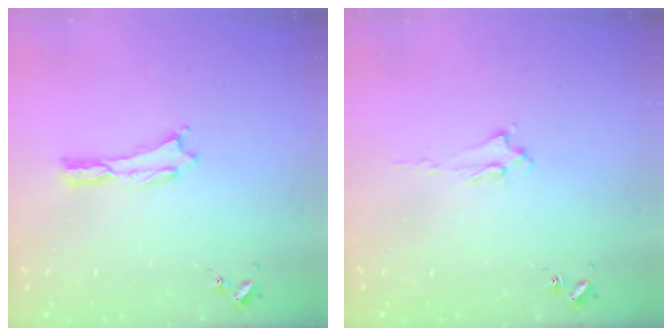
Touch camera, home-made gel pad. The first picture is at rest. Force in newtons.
{"total": 1.9, "press": 1.8, "slide": 0.4}